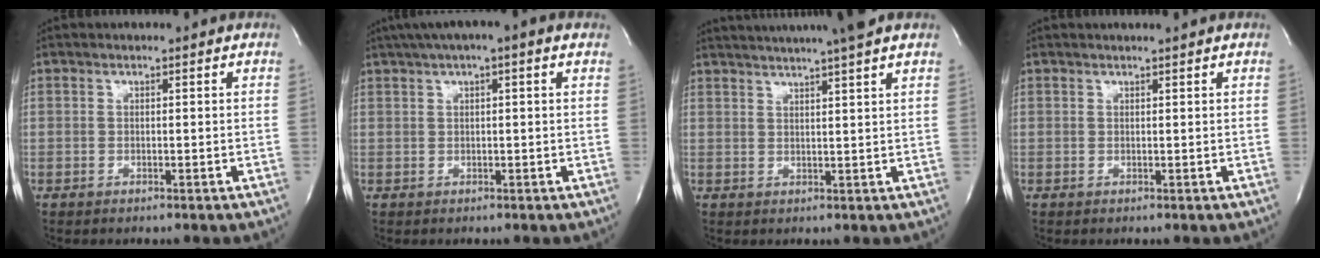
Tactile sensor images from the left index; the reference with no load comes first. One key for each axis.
{"total": 9.6, "fx": 7.3, "fy": 0.1, "fz": 6.1, "tx": -0.109, "ty": 0.042, "tz": 0.104}
{"total": 12.4, "fx": 10.7, "fy": -0.9, "fz": 6.3, "tx": -0.108, "ty": 0.011, "tz": 0.140}
{"total": 1.4, "fx": 1.2, "fy": -0.3, "fz": 0.4, "tx": -0.006, "ty": 0.003, "tz": 0.021}